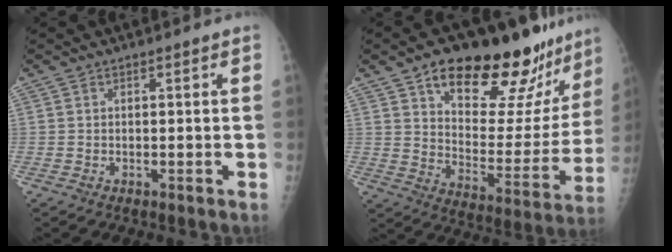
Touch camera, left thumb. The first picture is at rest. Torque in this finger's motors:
{"motor_torque": [0.42, 0.45, 1.41, -1.36, 0.11]}